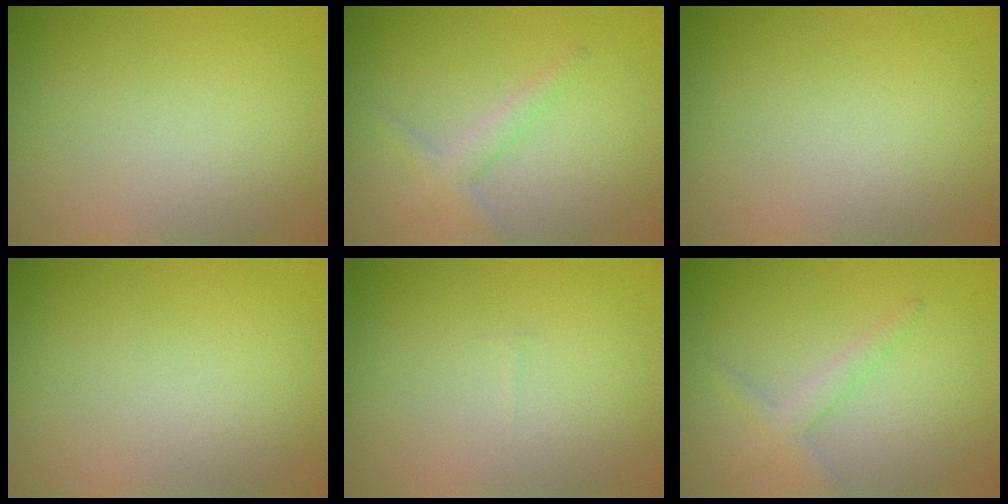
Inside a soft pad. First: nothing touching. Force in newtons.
{"total": 1.8, "press": 1.8, "slide": 0.1}
{"total": 0.0}
{"total": 0.0}
{"total": 0.0}
{"total": 1.8, "press": 1.8, "slide": 0.1}